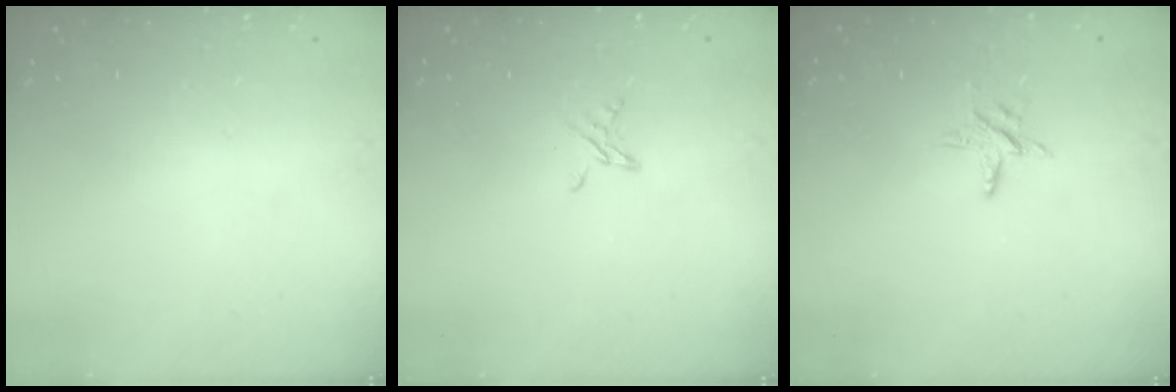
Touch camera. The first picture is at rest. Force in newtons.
{"total": 3.5, "press": 3.5, "slide": 0.4}
{"total": 5.4, "press": 5.4, "slide": 0.5}